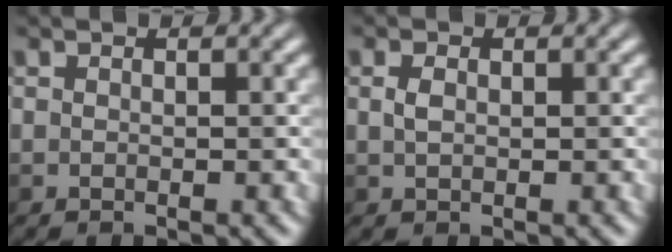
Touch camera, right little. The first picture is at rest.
{"total": 1.2, "force": [-0.4, 0.8, 0.8], "torque": [-0.023, 0.001, -0.007]}